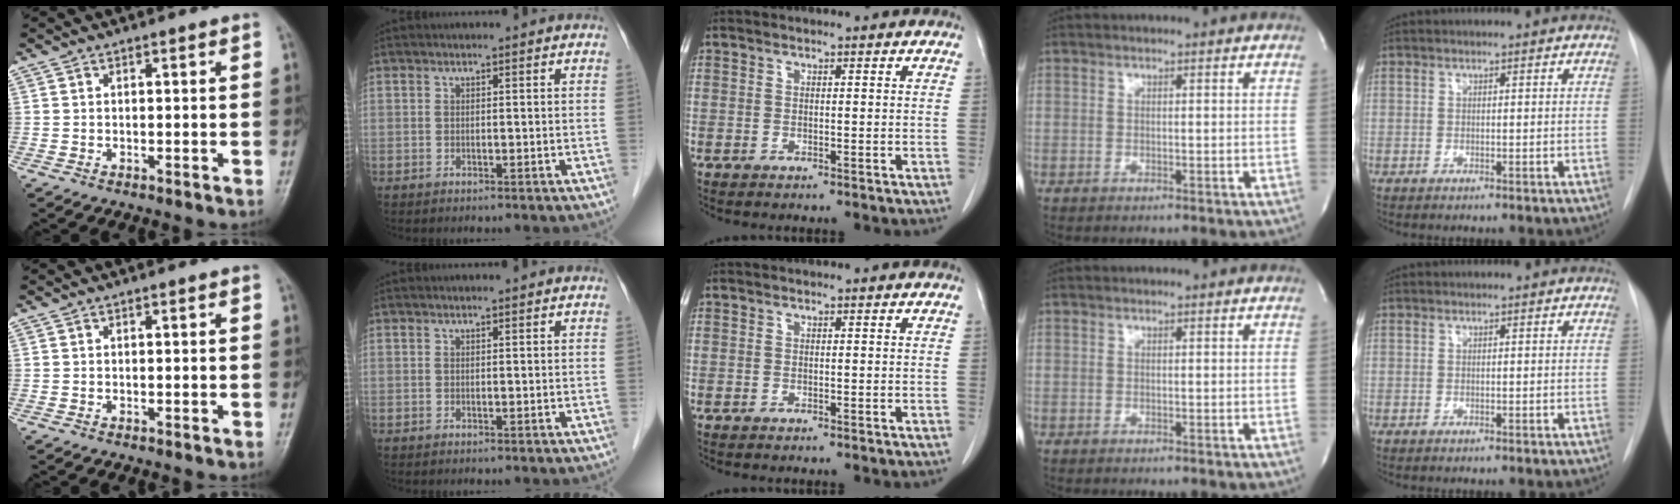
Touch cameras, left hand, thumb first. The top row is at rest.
{}